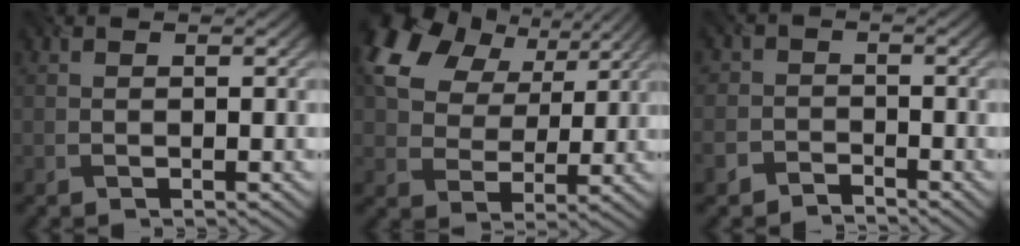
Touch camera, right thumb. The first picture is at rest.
{"total": 13.8, "force": [7.1, 8.9, 7.8], "torque": [-0.187, 0.024, 0.127]}
{"total": 3.2, "force": [-2.6, 1.9, 0.2], "torque": [-0.006, -0.003, -0.063]}